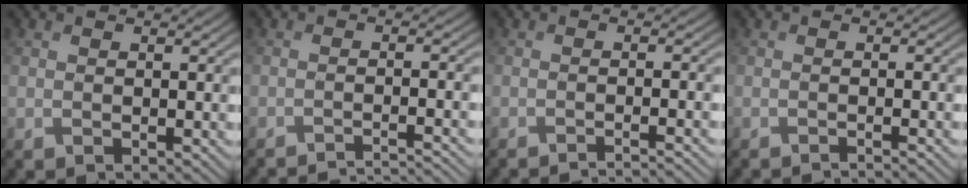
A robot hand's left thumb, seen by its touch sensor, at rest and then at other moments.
{"total": 4.7, "force": [-4.0, 0.3, 2.4], "torque": [-0.035, 0.005, -0.073]}
{"total": 3.4, "force": [-2.5, 0.3, 2.2], "torque": [-0.026, 0.002, -0.048]}
{"total": 1.7, "force": [-1.3, 0.3, 1.1], "torque": [-0.002, -0.004, -0.028]}